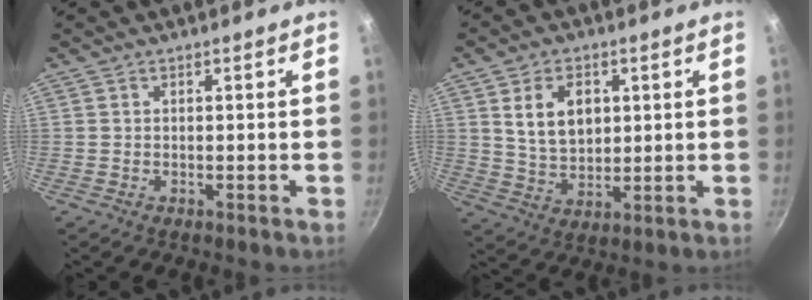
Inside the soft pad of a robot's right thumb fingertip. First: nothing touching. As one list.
[{"total": 9.7, "force": [2.7, 6.6, 6.6], "torque": [-0.096, -0.014, 0.058]}]